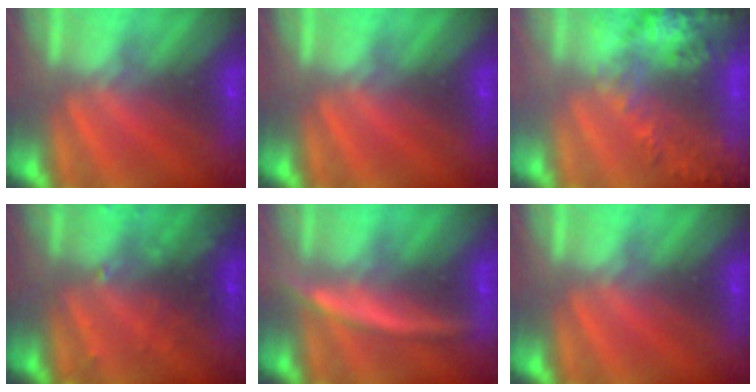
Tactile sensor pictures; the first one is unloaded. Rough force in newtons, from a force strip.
{"total": 0.0}
{"total": 8.7}
{"total": 3.1}
{"total": 2.9}
{"total": 0.0}